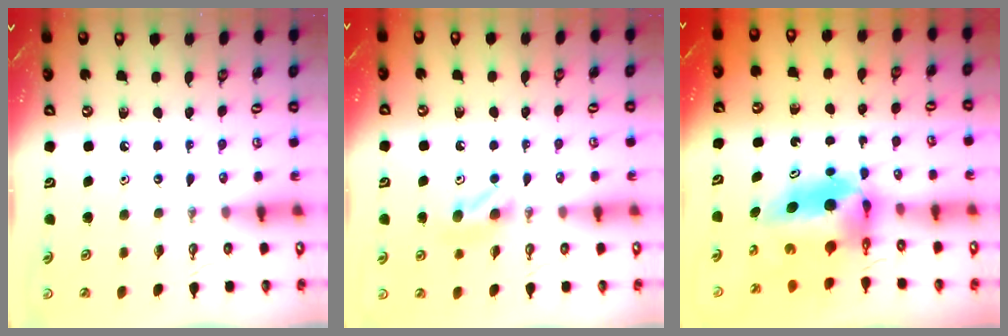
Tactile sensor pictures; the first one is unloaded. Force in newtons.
{"total": 5.7, "press": 5.5, "slide": 1.5}
{"total": 9.8, "press": 9.0, "slide": 3.9}